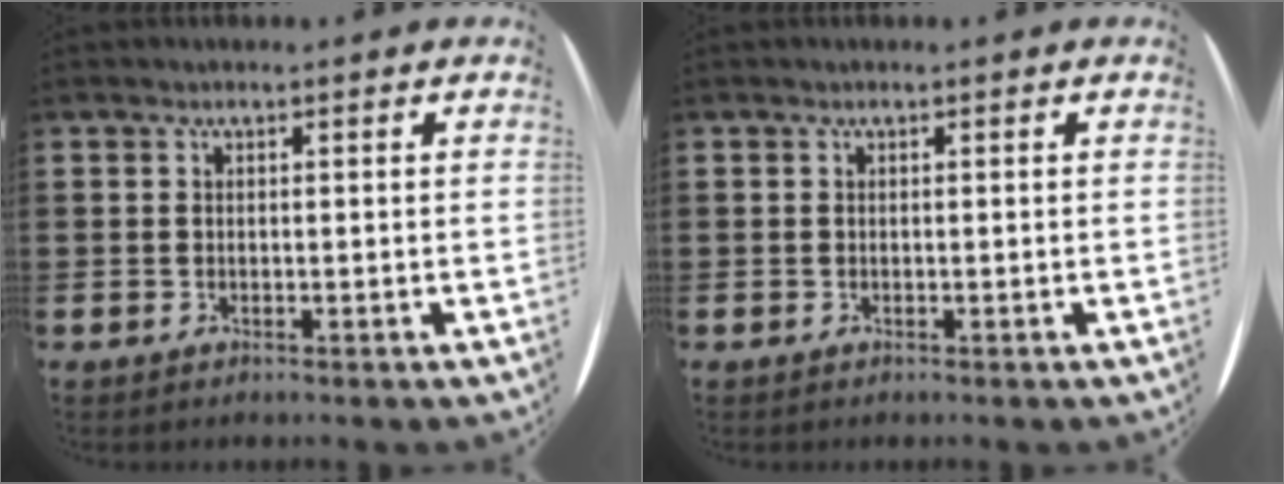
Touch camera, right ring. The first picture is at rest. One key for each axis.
{"total": 0.0}